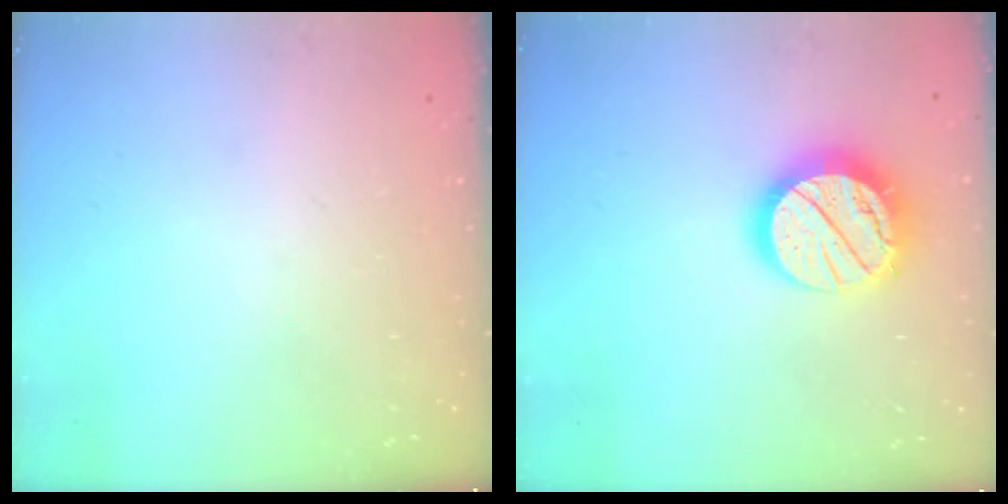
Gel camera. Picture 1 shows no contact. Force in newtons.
{"total": 18.6, "press": 18.6, "slide": 1.5}